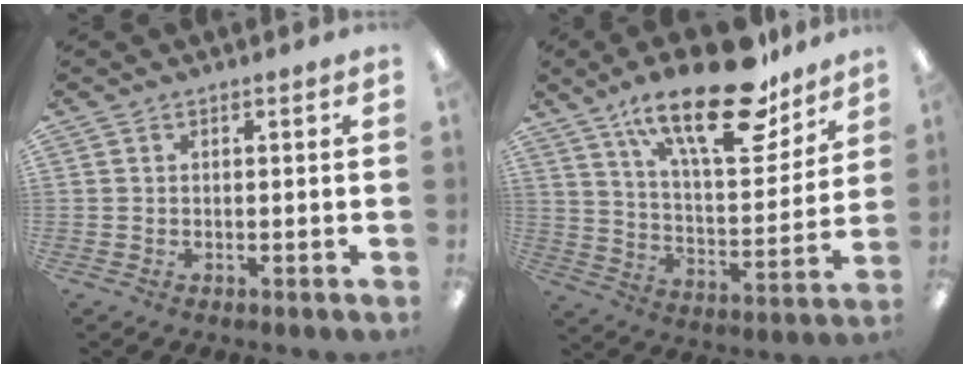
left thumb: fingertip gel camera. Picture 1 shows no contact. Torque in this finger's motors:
{"motor_torque": [0.77, 0.24, 1.51, -1.27, 0.46]}